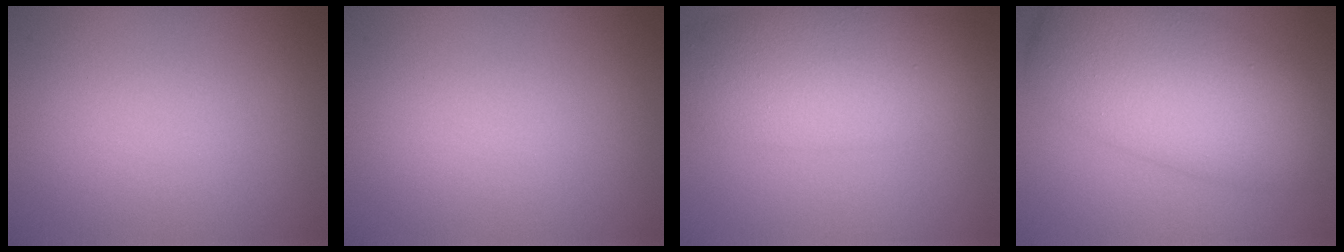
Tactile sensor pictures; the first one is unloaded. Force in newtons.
{"total": 0.0}
{"total": 7.1, "press": 7.1, "slide": 0.1}
{"total": 8.7, "press": 8.7, "slide": 0.2}